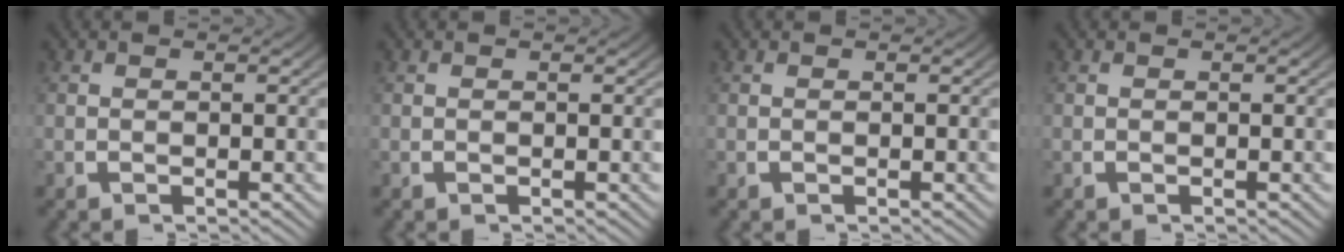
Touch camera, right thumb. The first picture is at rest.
{"total": 0.0}
{"total": 0.0}
{"total": 0.0}